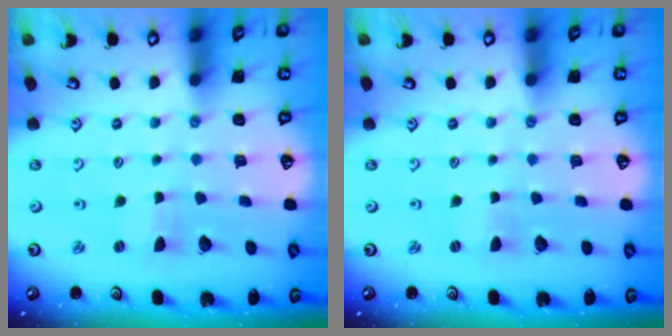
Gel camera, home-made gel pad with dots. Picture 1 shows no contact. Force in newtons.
{"total": 0.0}